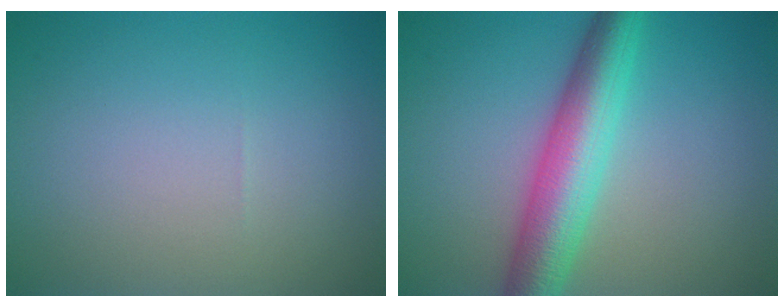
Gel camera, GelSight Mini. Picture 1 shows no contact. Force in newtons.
{"total": 6.8, "press": 6.8, "slide": 0.0}